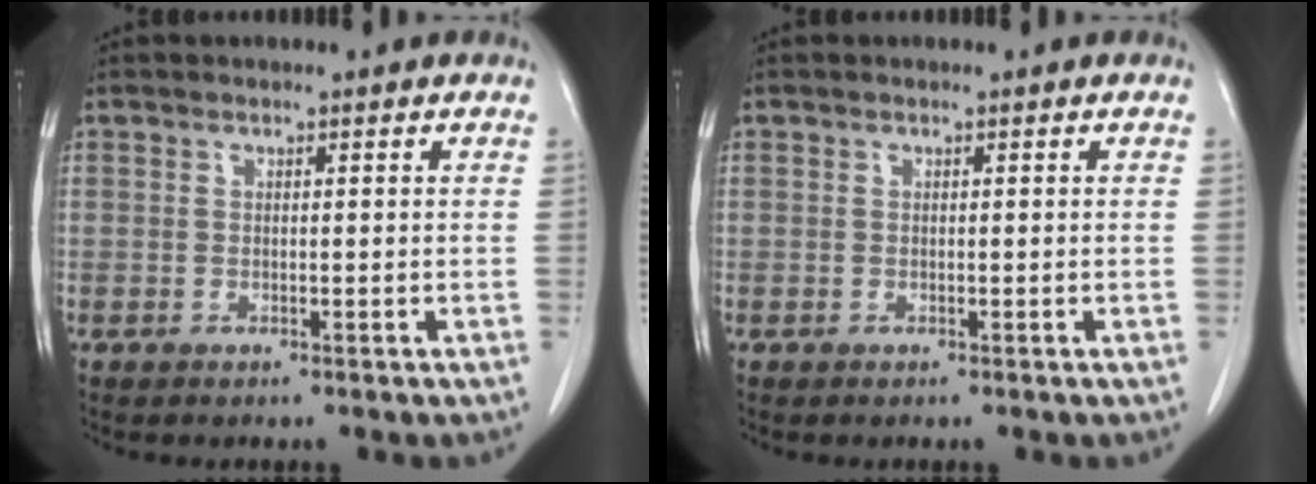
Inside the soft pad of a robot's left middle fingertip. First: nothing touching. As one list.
[{"total": 0.0}]